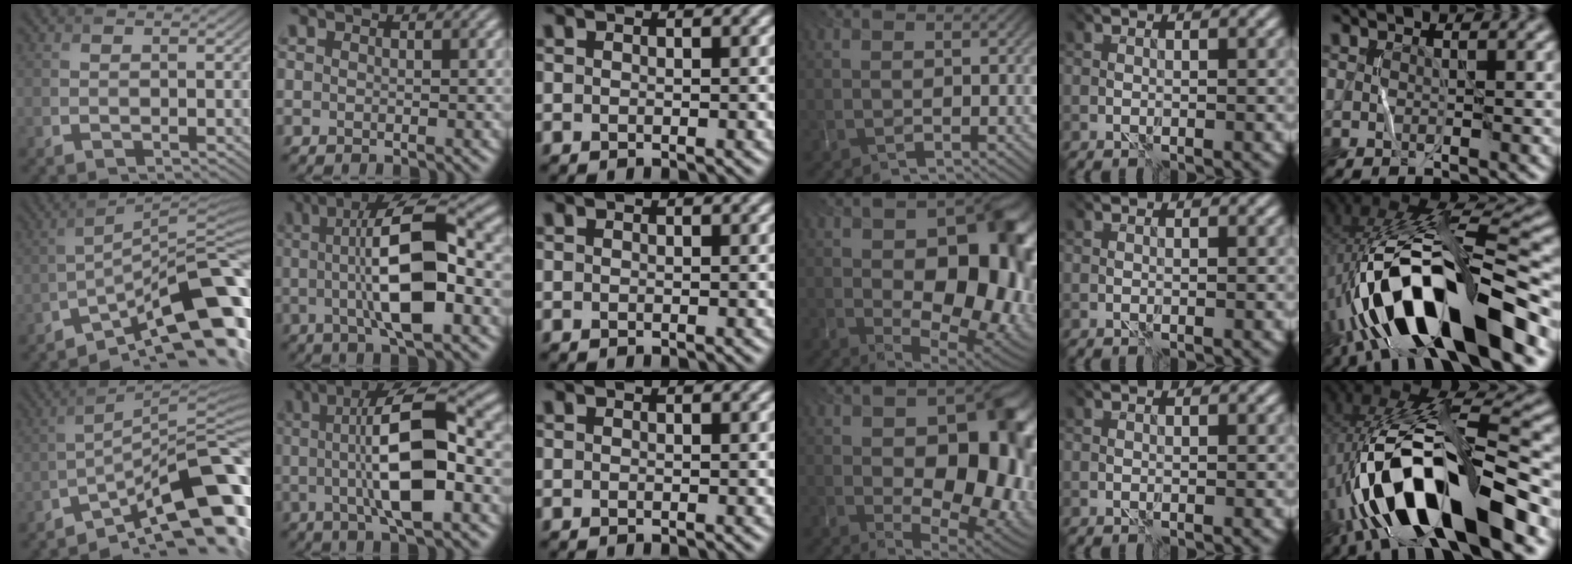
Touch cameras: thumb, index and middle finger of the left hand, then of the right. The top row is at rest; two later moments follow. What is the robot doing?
{"motion": "wrap", "object": "string"}